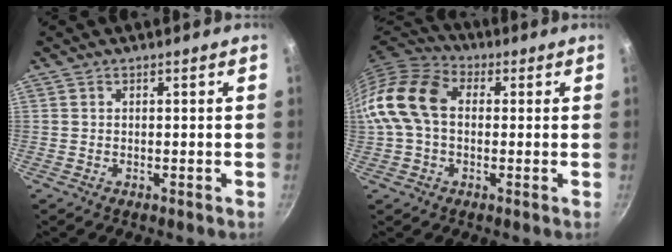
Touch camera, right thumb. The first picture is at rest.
{"total": 13.9, "force": [0.8, 9.8, 9.8], "torque": [-0.172, 0.031, -0.005]}